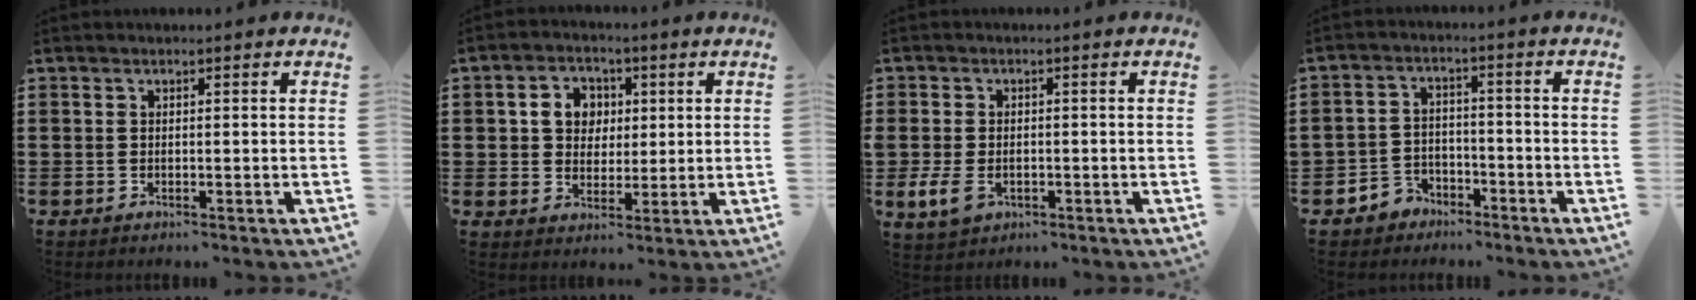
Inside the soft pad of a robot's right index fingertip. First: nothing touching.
{"total": 5.6, "force": [1.2, 4.9, 2.6], "torque": [-0.063, 0.014, 0.017]}
{"total": 3.9, "force": [-1.1, 2.5, 2.8], "torque": [-0.072, -0.002, -0.026]}
{"total": 3.8, "force": [-3.2, 2.1, 0.3], "torque": [-0.023, 0.009, -0.067]}